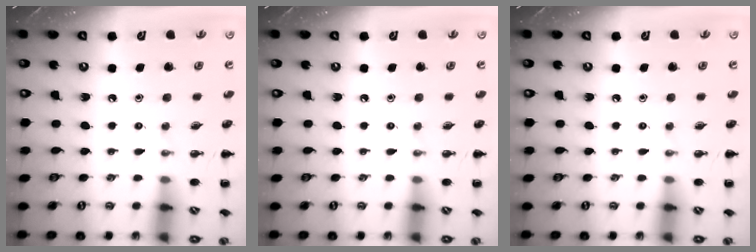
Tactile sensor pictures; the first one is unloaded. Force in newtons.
{"total": 0.0}
{"total": 0.0}